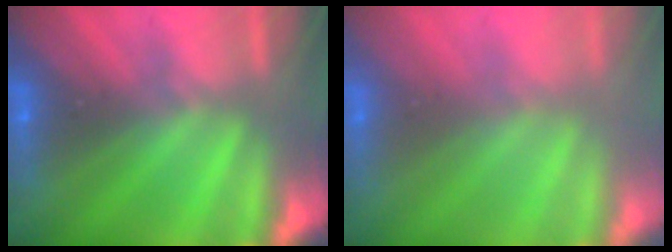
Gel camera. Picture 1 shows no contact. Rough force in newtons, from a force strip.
{"total": 2.7}